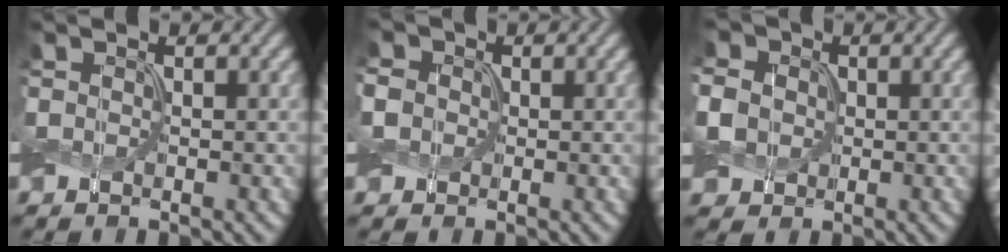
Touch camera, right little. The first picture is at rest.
{"total": 3.0, "force": [0.4, 2.6, 1.4], "torque": [-0.054, 0.011, 0.002]}
{"total": 7.1, "force": [1.5, 6.1, 3.4], "torque": [-0.091, 0.026, 0.009]}